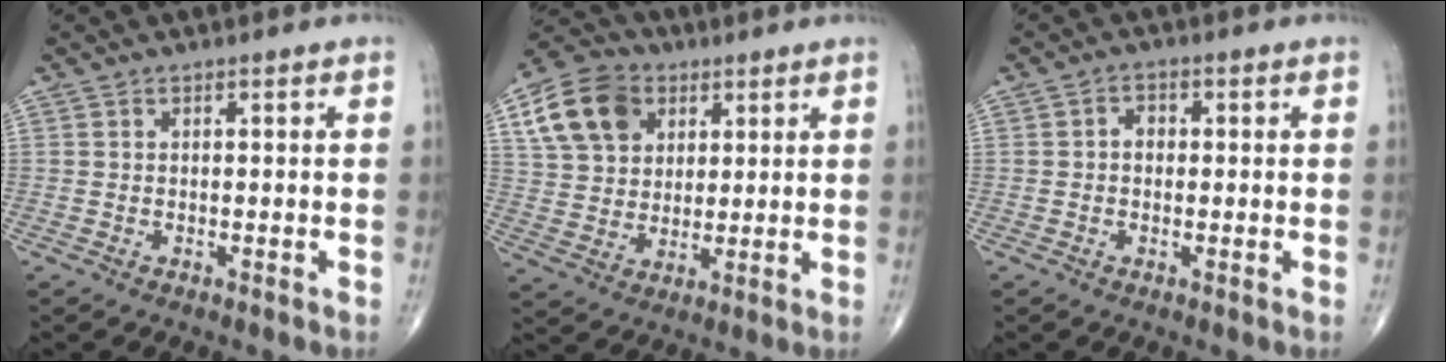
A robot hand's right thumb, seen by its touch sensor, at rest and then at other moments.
{"total": 13.7, "force": [5.5, 10.3, 7.1], "torque": [-0.115, -0.004, 0.098]}
{"total": 2.6, "force": [0.1, 2.0, 1.6], "torque": [-0.017, 0.011, -0.003]}